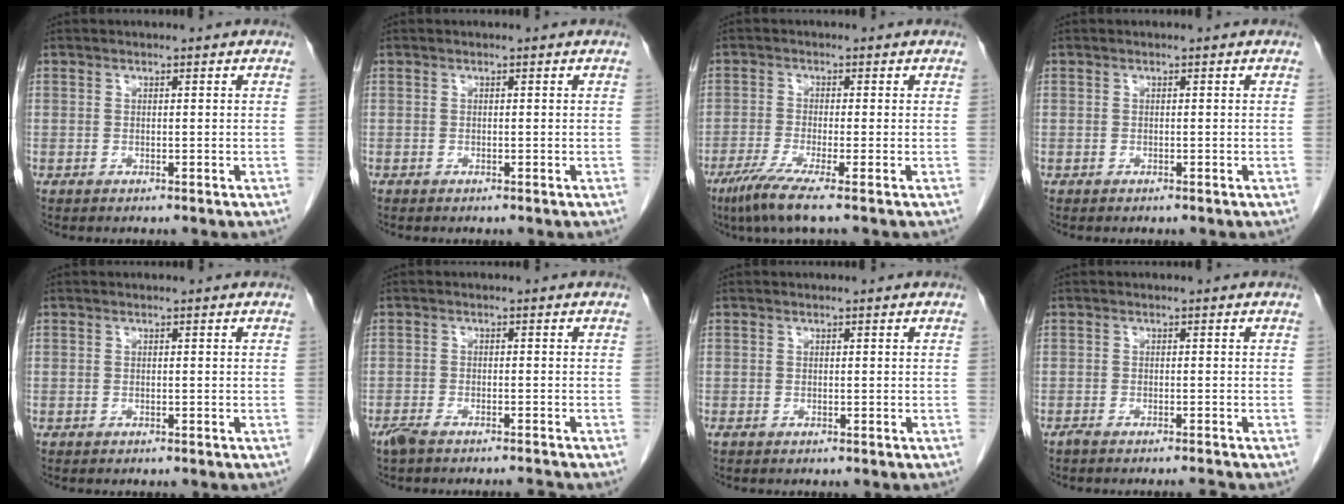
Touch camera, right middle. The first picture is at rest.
{"total": 0.0}
{"total": 5.7, "force": [-3.7, -0.6, 4.3], "torque": [-0.082, -0.019, -0.073]}
{"total": 0.0}
{"total": 0.0}
{"total": 4.0, "force": [-3.6, 0.1, 1.7], "torque": [-0.031, -0.009, -0.062]}
{"total": 0.0}
{"total": 2.1, "force": [-1.9, -0.4, 0.6], "torque": [-0.013, -0.003, -0.032]}